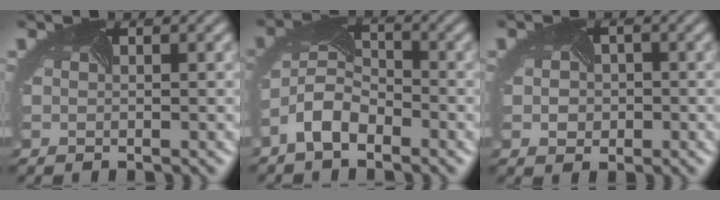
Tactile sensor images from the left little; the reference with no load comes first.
{"total": 4.2, "force": [-2.9, 2.1, 2.3], "torque": [-0.053, 0.003, -0.062]}
{"total": 2.0, "force": [-0.2, 1.8, 1.0], "torque": [-0.012, 0.001, -0.006]}